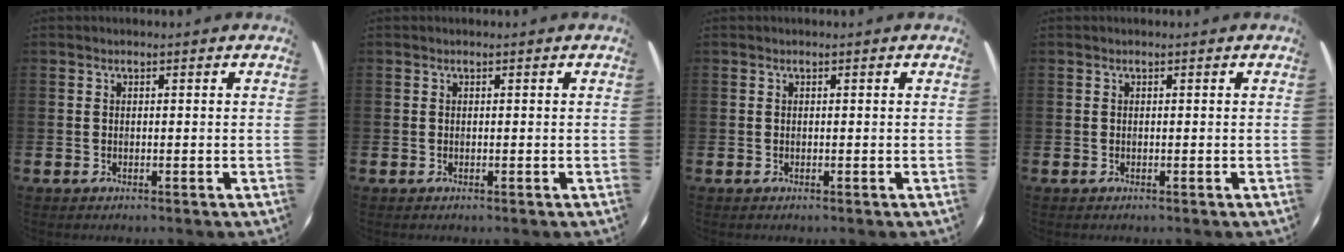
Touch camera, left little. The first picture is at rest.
{"total": 0.0}
{"total": 0.0}
{"total": 0.0}